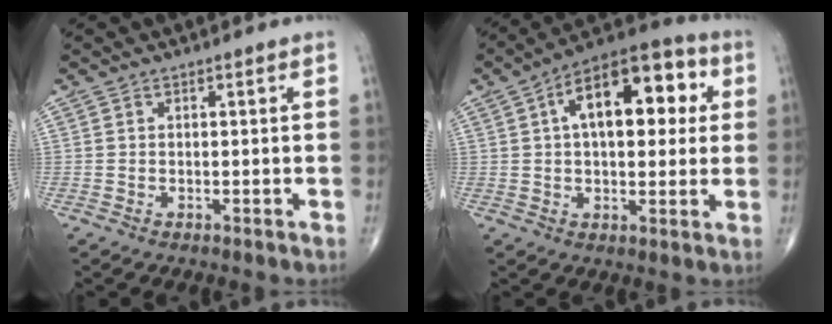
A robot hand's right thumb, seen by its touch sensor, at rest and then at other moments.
{"total": 18.0, "force": [4.4, 9.3, 14.8], "torque": [-0.185, 0.025, 0.055]}